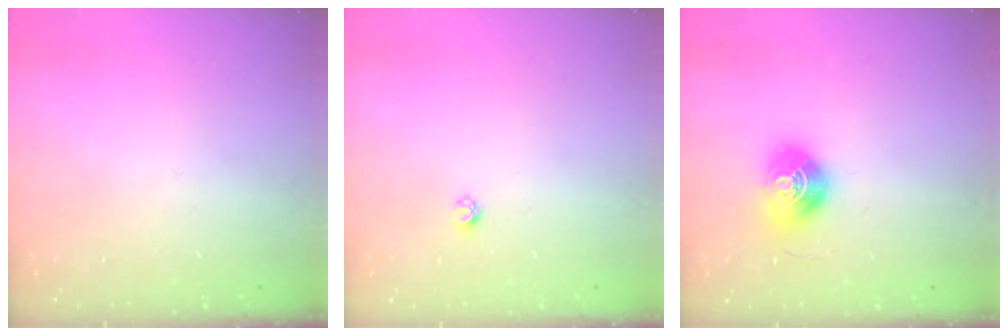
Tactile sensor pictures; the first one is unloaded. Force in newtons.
{"total": 2.3, "press": 2.3, "slide": 0.2}
{"total": 9.9, "press": 9.9, "slide": 0.9}